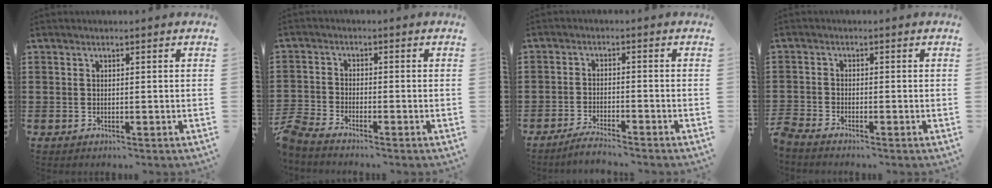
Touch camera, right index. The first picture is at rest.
{"total": 2.9, "force": [-2.8, 0.0, 0.4], "torque": [-0.031, -0.004, -0.066]}
{"total": 2.8, "force": [-2.7, -0.3, 0.7], "torque": [-0.015, 0.000, -0.052]}
{"total": 1.9, "force": [-1.9, -0.1, 0.0], "torque": [-0.010, -0.002, -0.041]}